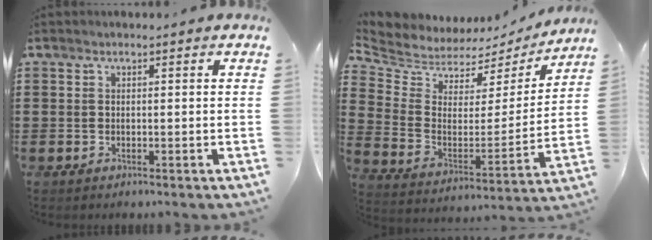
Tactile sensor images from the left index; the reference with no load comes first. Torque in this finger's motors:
{"motor_torque": [2.14, 0.00, 0.00, -0.03]}